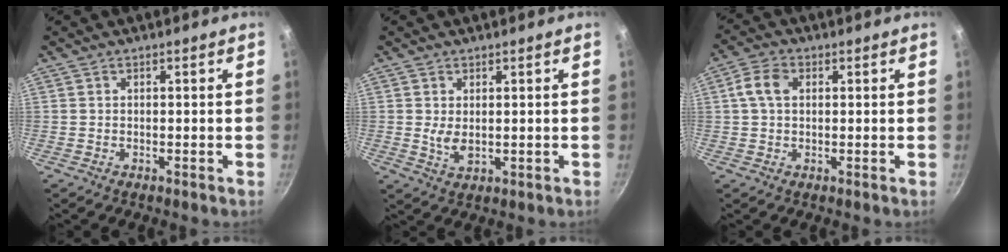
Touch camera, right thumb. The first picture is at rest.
{"total": 3.3, "force": [0.5, 1.8, 2.7], "torque": [-0.049, -0.012, 0.015]}
{"total": 5.0, "force": [1.0, 3.3, 3.6], "torque": [-0.074, 0.014, 0.013]}